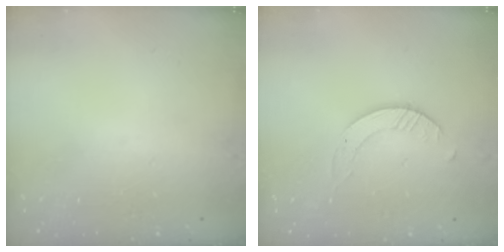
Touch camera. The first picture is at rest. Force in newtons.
{"total": 1.7, "press": 1.7, "slide": 0.2}